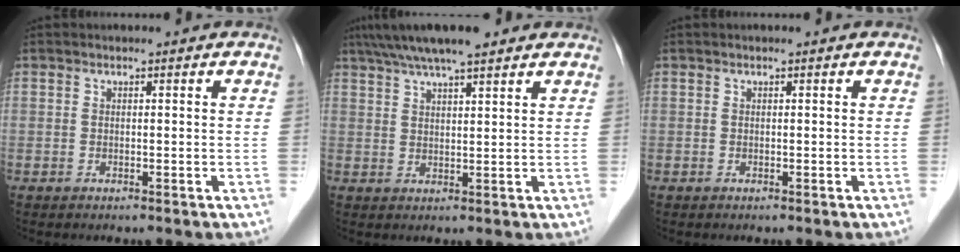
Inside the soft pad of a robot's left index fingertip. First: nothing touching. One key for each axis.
{"total": 8.9, "fx": 7.0, "fy": 1.1, "fz": 5.5, "tx": -0.088, "ty": 0.038, "tz": 0.114}
{"total": 0.0}